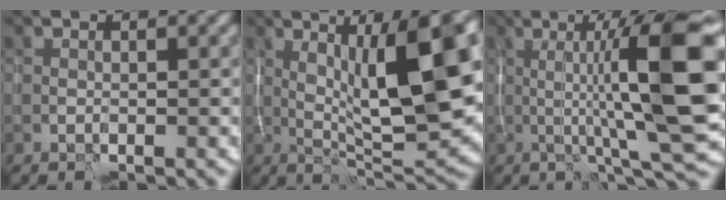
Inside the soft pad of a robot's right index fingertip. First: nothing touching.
{"total": 12.7, "force": [2.9, 3.0, 12.0], "torque": [-0.182, 0.003, 0.051]}
{"total": 12.3, "force": [0.9, 1.9, 12.1], "torque": [-0.182, 0.014, 0.014]}